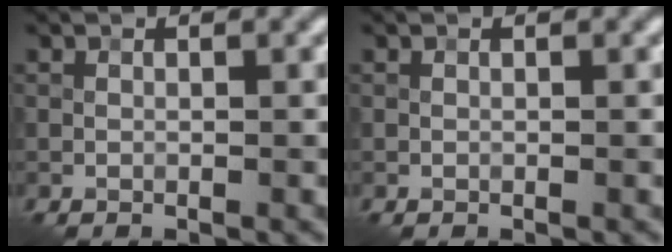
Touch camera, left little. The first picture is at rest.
{"total": 0.0}